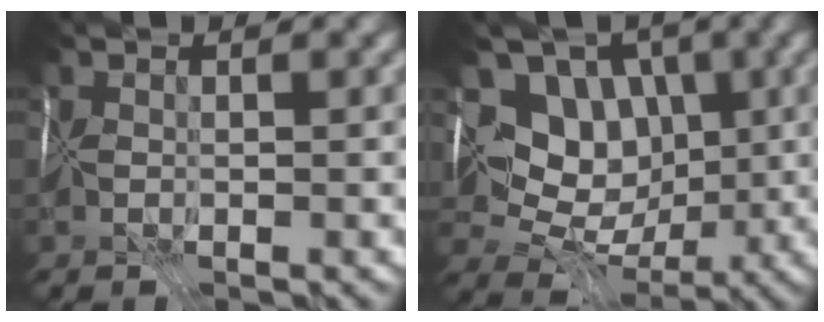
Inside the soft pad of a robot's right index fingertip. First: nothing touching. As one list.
[{"total": 6.6, "force": [1.7, 5.4, 3.5], "torque": [-0.037, -0.002, 0.023]}]